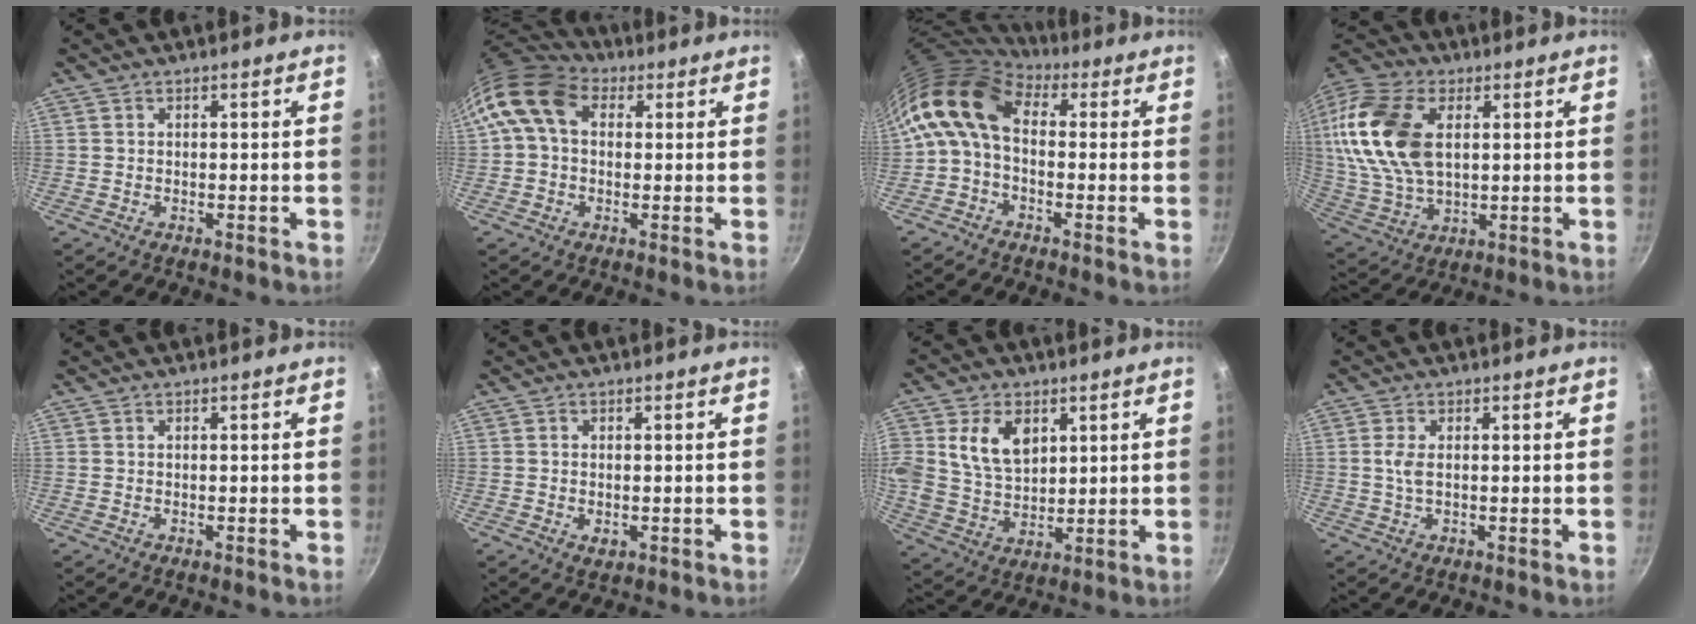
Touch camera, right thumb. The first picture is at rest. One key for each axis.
{"total": 12.0, "fx": 2.9, "fy": 8.7, "fz": 7.7, "tx": -0.130, "ty": 0.020, "tz": 0.033}
{"total": 11.0, "fx": 0.9, "fy": 7.3, "fz": 8.2, "tx": -0.144, "ty": 0.024, "tz": -0.005}
{"total": 20.7, "fx": 4.6, "fy": 12.8, "fz": 15.6, "tx": -0.316, "ty": 0.002, "tz": 0.088}
{"total": 0.0}
{"total": 2.0, "fx": -0.3, "fy": 1.3, "fz": 1.4, "tx": -0.022, "ty": -0.003, "tz": -0.003}
{"total": 11.4, "fx": 3.7, "fy": 8.1, "fz": 7.2, "tx": -0.116, "ty": -0.019, "tz": 0.073}
{"total": 2.6, "fx": 0.4, "fy": 1.0, "fz": 2.3, "tx": -0.052, "ty": 0.001, "tz": 0.007}